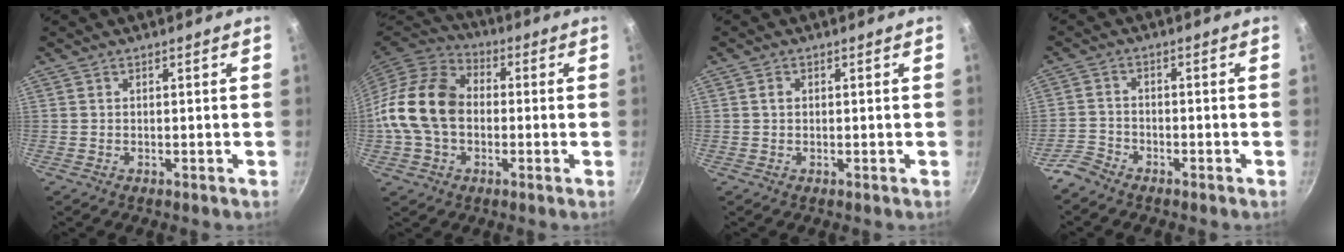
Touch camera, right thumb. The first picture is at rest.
{"total": 16.3, "force": [-0.9, 12.0, 11.1], "torque": [-0.186, 0.032, -0.033]}
{"total": 1.3, "force": [0.3, 1.0, 0.7], "torque": [-0.011, 0.005, 0.004]}
{"total": 3.9, "force": [-3.2, 1.9, 1.0], "torque": [-0.020, 0.030, -0.068]}